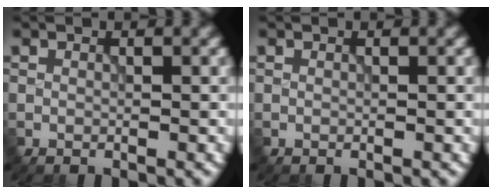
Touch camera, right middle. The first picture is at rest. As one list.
[{"total": 0.0}]